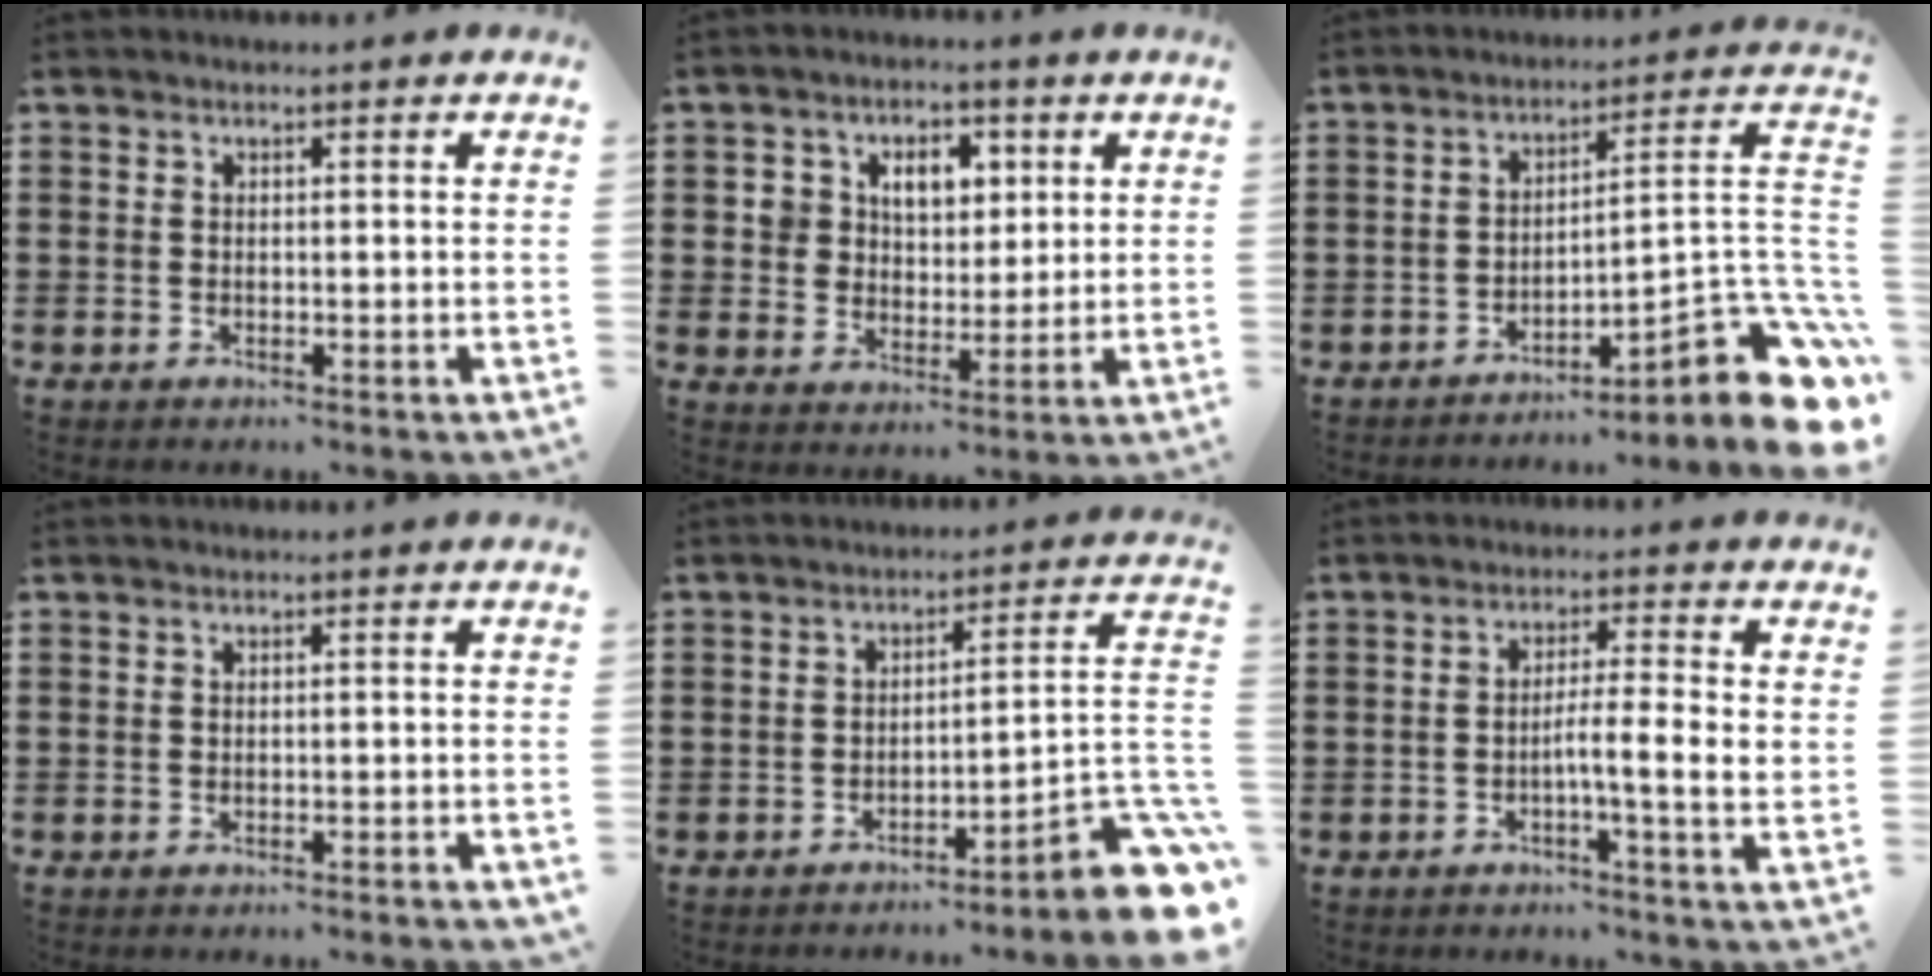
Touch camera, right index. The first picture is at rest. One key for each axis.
{"total": 6.0, "fx": 2.1, "fy": 4.8, "fz": 2.9, "tx": -0.070, "ty": 0.017, "tz": 0.032}
{"total": 8.1, "fx": -4.5, "fy": 2.4, "fz": 6.3, "tx": -0.076, "ty": -0.014, "tz": -0.087}
{"total": 1.0, "fx": -0.9, "fy": -0.1, "fz": 0.4, "tx": -0.008, "ty": -0.001, "tz": -0.017}
{"total": 6.5, "fx": -4.2, "fy": 0.8, "fz": 4.9, "tx": -0.060, "ty": -0.018, "tz": -0.082}
{"total": 5.4, "fx": -1.1, "fy": 0.0, "fz": 5.2, "tx": -0.091, "ty": -0.006, "tz": -0.022}